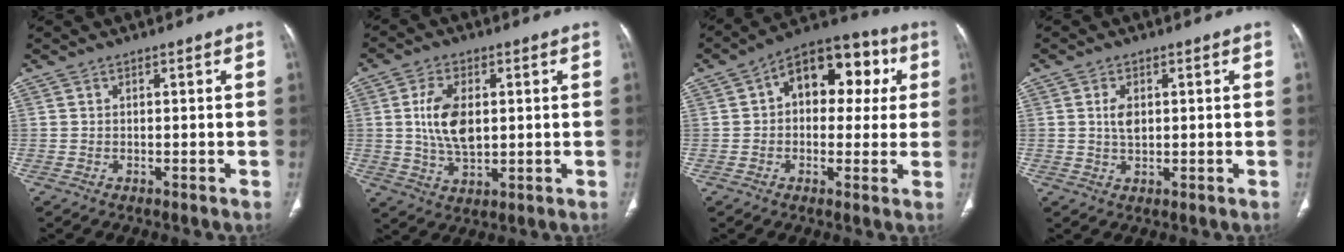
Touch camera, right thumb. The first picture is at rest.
{"total": 9.3, "force": [1.3, 5.3, 7.6], "torque": [-0.139, -0.006, 0.030]}
{"total": 15.3, "force": [3.5, 9.9, 11.0], "torque": [-0.097, 0.034, 0.041]}
{"total": 3.2, "force": [0.7, 2.0, 2.5], "torque": [-0.042, -0.003, 0.014]}